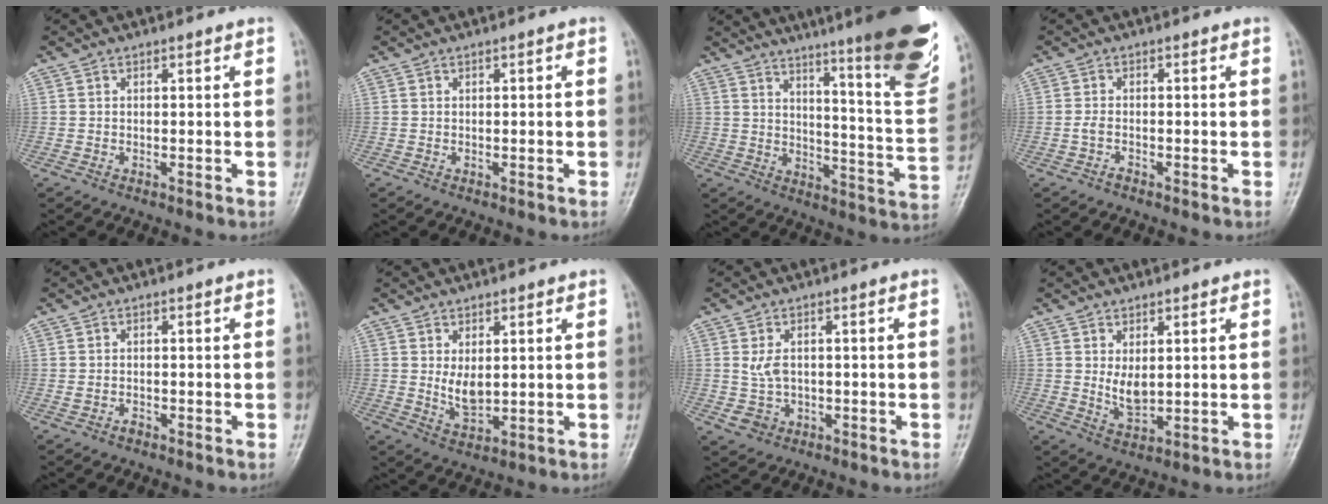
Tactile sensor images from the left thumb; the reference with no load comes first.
{"total": 0.0}
{"total": 26.9, "force": [18.4, 3.6, 19.3], "torque": [-0.243, -0.099, 0.243]}
{"total": 1.3, "force": [-0.9, 0.5, 0.8], "torque": [-0.022, 0.007, -0.019]}
{"total": 0.9, "force": [-0.6, 0.5, 0.4], "torque": [-0.009, 0.007, -0.008]}
{"total": 4.5, "force": [1.2, 2.6, 3.5], "torque": [-0.054, -0.018, 0.030]}
{"total": 3.7, "force": [0.0, 2.8, 2.4], "torque": [-0.037, 0.000, 0.006]}
{"total": 4.4, "force": [1.3, 2.5, 3.4], "torque": [-0.053, -0.018, 0.031]}